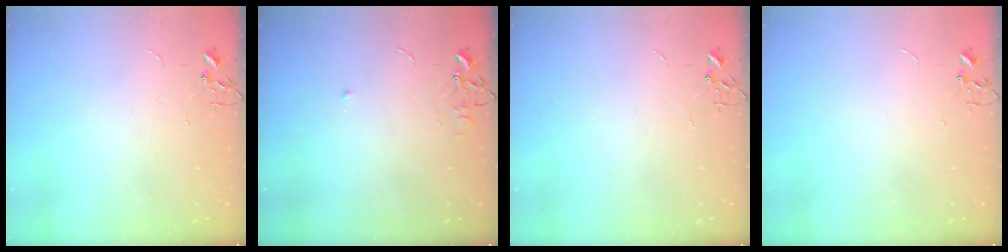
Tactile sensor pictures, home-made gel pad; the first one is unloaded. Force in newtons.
{"total": 4.7, "press": 4.6, "slide": 0.7}
{"total": 0.0}
{"total": 0.0}